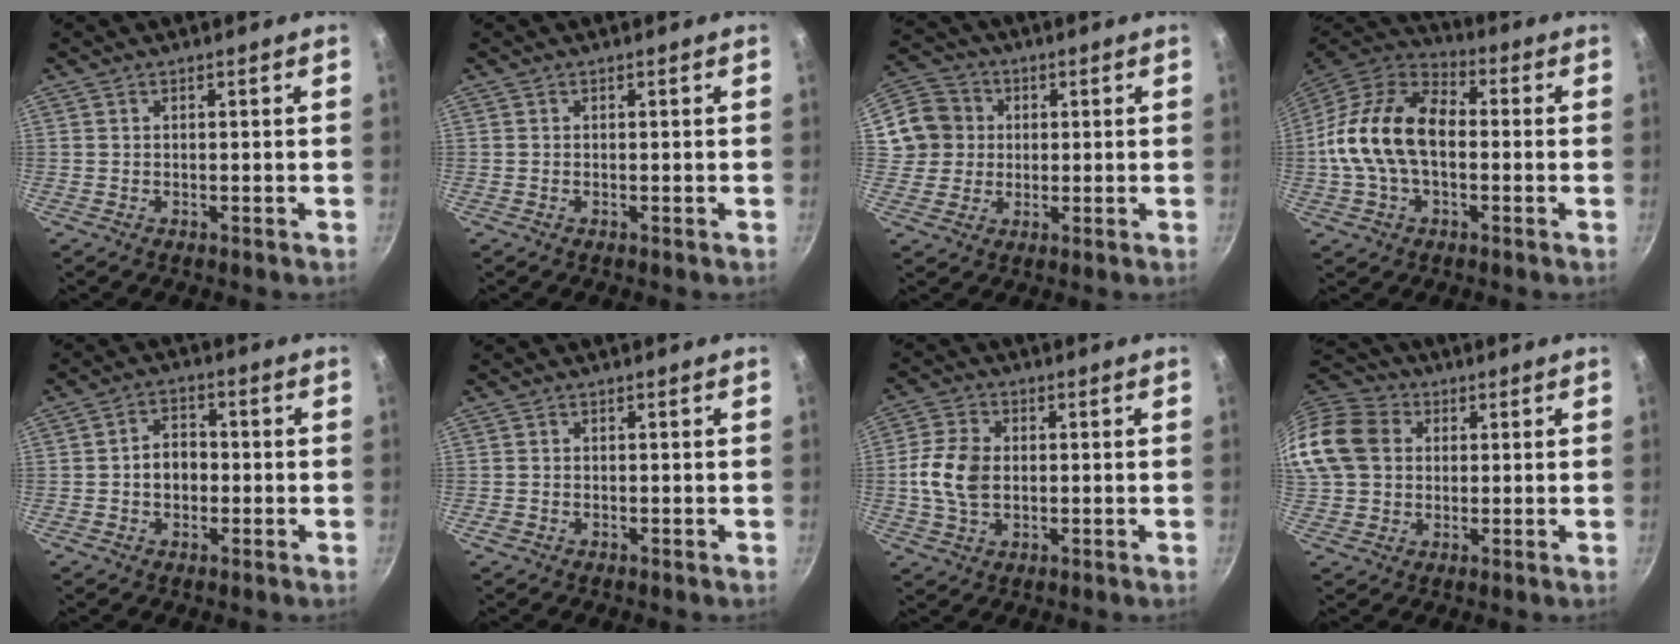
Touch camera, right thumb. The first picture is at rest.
{"total": 0.0}
{"total": 10.5, "force": [1.9, 9.9, 2.9], "torque": [-0.021, 0.021, 0.026]}
{"total": 17.8, "force": [-0.6, 11.3, 13.7], "torque": [-0.231, 0.036, -0.027]}
{"total": 5.7, "force": [-0.7, 4.4, 3.6], "torque": [-0.028, 0.018, -0.015]}
{"total": 0.8, "force": [-0.4, 0.5, 0.3], "torque": [-0.008, 0.000, -0.007]}
{"total": 8.8, "force": [-0.1, 6.0, 6.4], "torque": [-0.120, 0.010, -0.008]}
{"total": 17.7, "force": [3.0, 14.5, 9.6], "torque": [-0.196, 0.034, 0.043]}